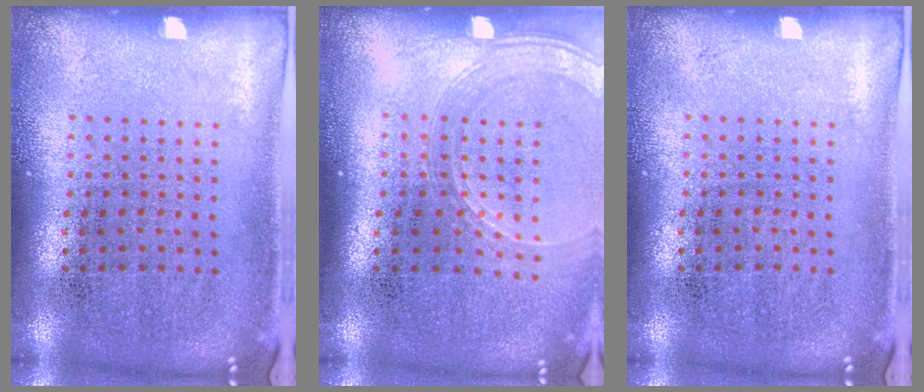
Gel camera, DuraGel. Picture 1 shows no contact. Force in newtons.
{"total": 1.7, "press": 1.5, "slide": 0.7}
{"total": 0.0}